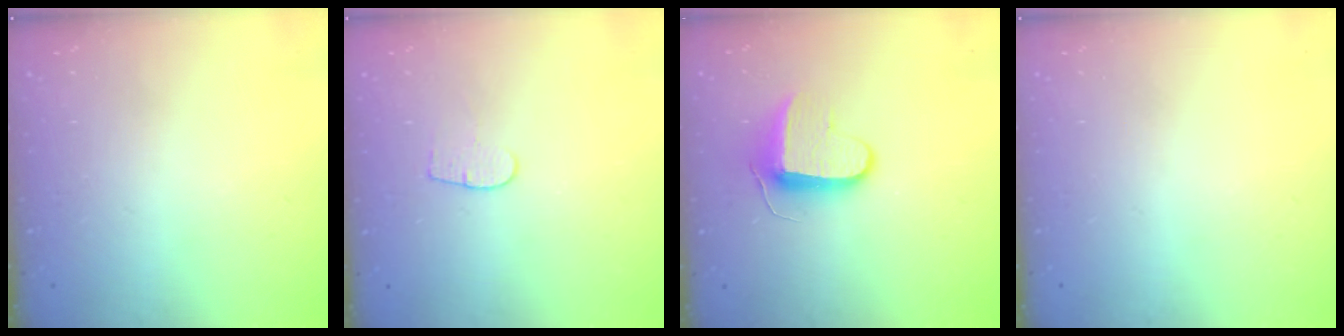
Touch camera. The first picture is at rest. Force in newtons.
{"total": 4.4, "press": 4.4, "slide": 0.3}
{"total": 9.2, "press": 9.2, "slide": 0.3}
{"total": 0.0}